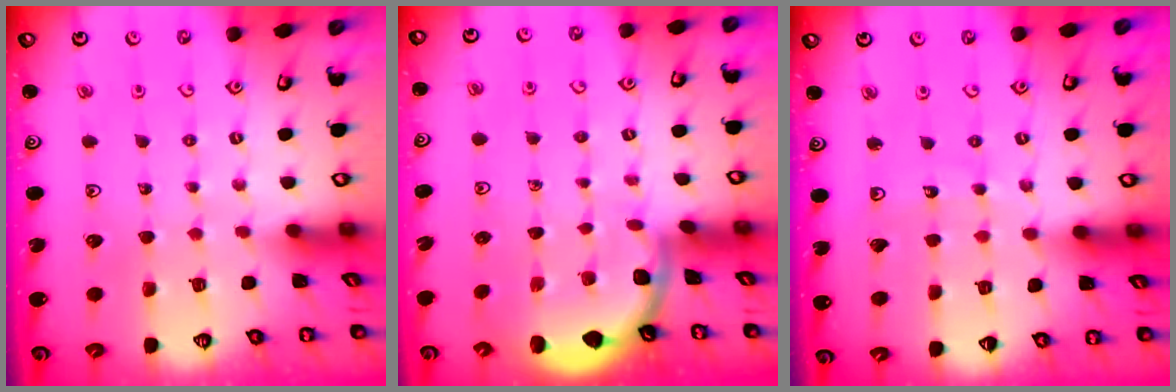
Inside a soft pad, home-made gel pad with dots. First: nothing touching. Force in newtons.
{"total": 1.7, "press": 1.7, "slide": 0.0}
{"total": 6.8, "press": 6.7, "slide": 0.9}